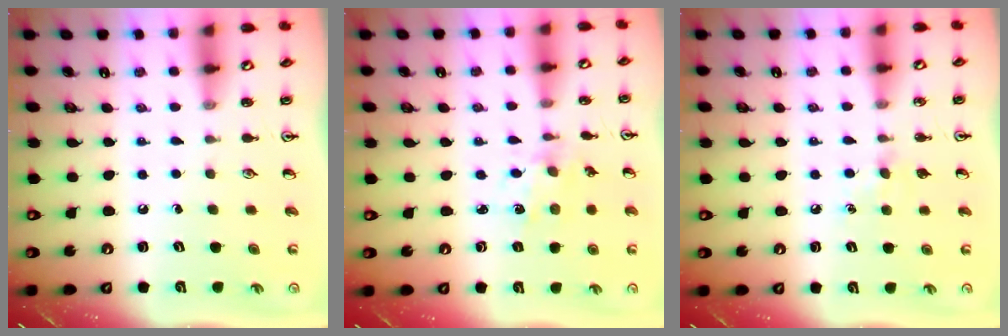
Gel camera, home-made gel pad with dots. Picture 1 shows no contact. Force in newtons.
{"total": 1.7, "press": 1.6, "slide": 0.3}
{"total": 5.4, "press": 5.3, "slide": 0.8}